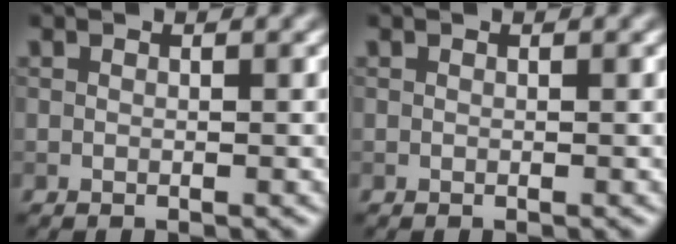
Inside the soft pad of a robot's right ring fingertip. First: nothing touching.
{"total": 0.0}